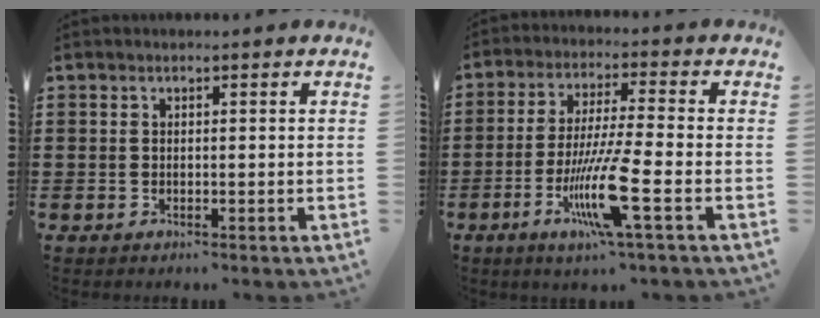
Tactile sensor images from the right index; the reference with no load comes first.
{"total": 10.9, "force": [-4.4, 0.7, 10.0], "torque": [-0.204, -0.014, -0.085]}